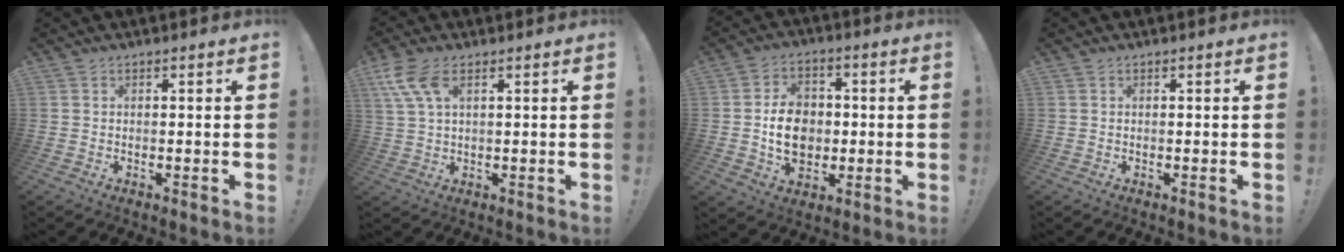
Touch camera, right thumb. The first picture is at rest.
{"total": 8.3, "force": [3.9, 3.8, 6.2], "torque": [-0.124, -0.004, 0.076]}
{"total": 12.8, "force": [-1.1, 10.2, 7.6], "torque": [-0.108, 0.010, -0.016]}
{"total": 0.0}